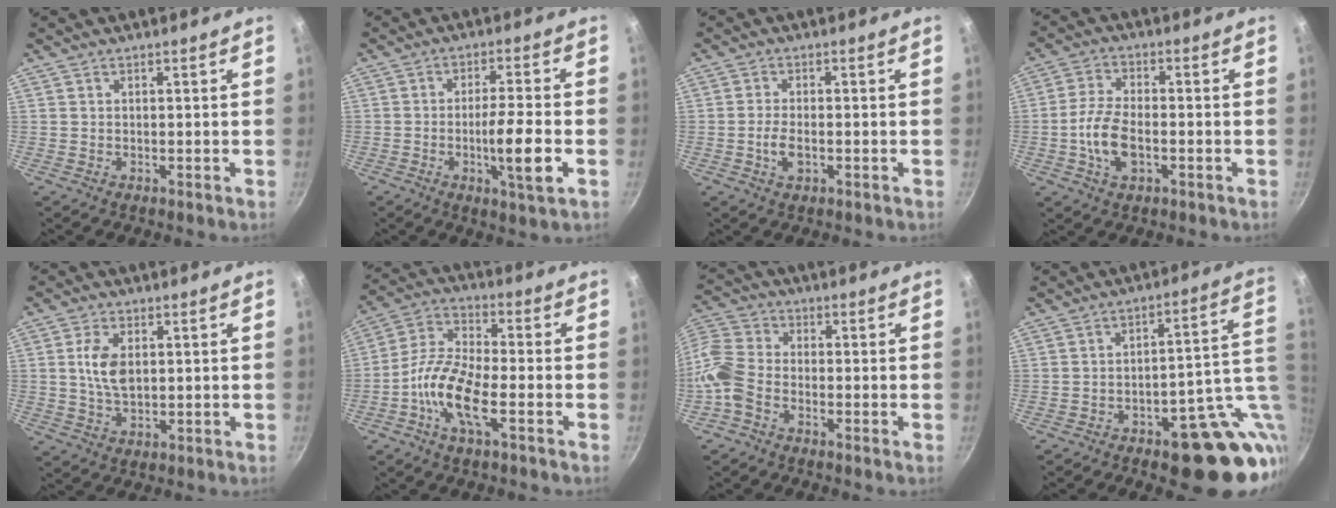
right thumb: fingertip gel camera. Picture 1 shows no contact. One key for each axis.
{"total": 8.8, "fx": -2.5, "fy": 1.1, "fz": 8.4, "tx": -0.140, "ty": 0.012, "tz": -0.043}
{"total": 3.8, "fx": -1.0, "fy": 1.9, "fz": 3.2, "tx": -0.065, "ty": 0.008, "tz": -0.022}
{"total": 8.3, "fx": -2.0, "fy": 4.3, "fz": 6.8, "tx": -0.135, "ty": 0.019, "tz": -0.046}
{"total": 6.8, "fx": 1.1, "fy": 4.0, "fz": 5.3, "tx": -0.095, "ty": -0.003, "tz": 0.021}
{"total": 12.0, "fx": -4.2, "fy": 4.3, "fz": 10.4, "tx": -0.202, "ty": 0.032, "tz": -0.099}
{"total": 7.5, "fx": -3.8, "fy": 4.7, "fz": 4.5, "tx": -0.095, "ty": 0.037, "tz": -0.098}
{"total": 18.9, "fx": -4.5, "fy": 8.2, "fz": 16.5, "tx": -0.152, "ty": 0.029, "tz": -0.050}